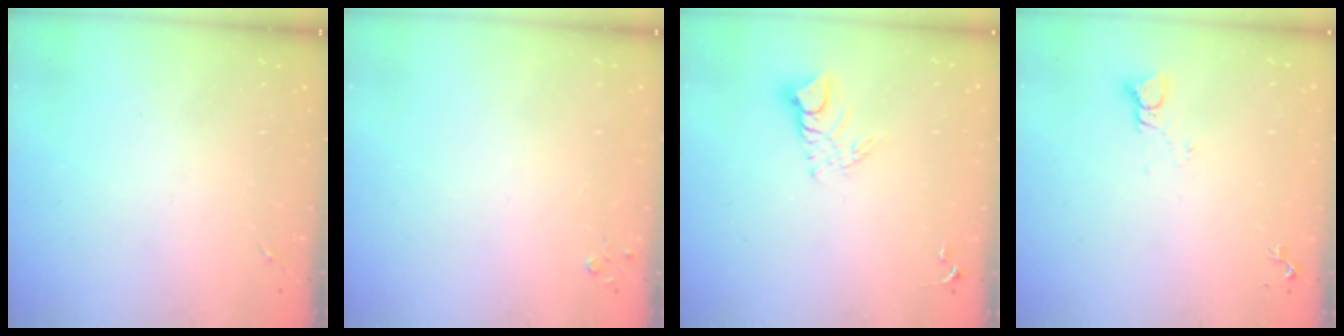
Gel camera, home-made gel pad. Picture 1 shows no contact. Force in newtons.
{"total": 2.8, "press": 2.8, "slide": 0.3}
{"total": 8.6, "press": 8.6, "slide": 0.8}
{"total": 3.0, "press": 3.0, "slide": 0.2}